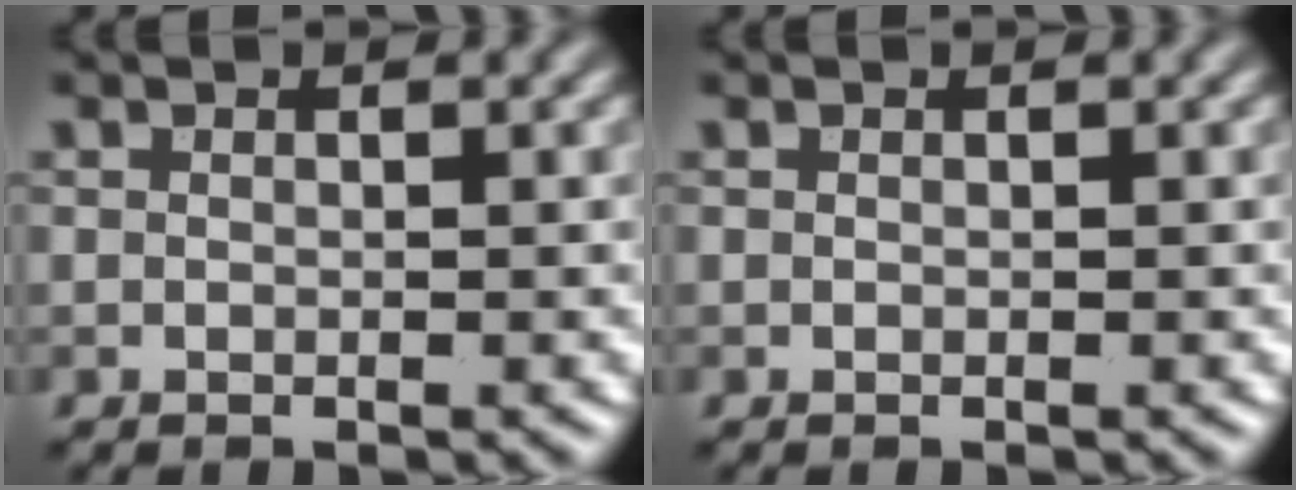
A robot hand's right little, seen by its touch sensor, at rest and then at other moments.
{"total": 0.0}